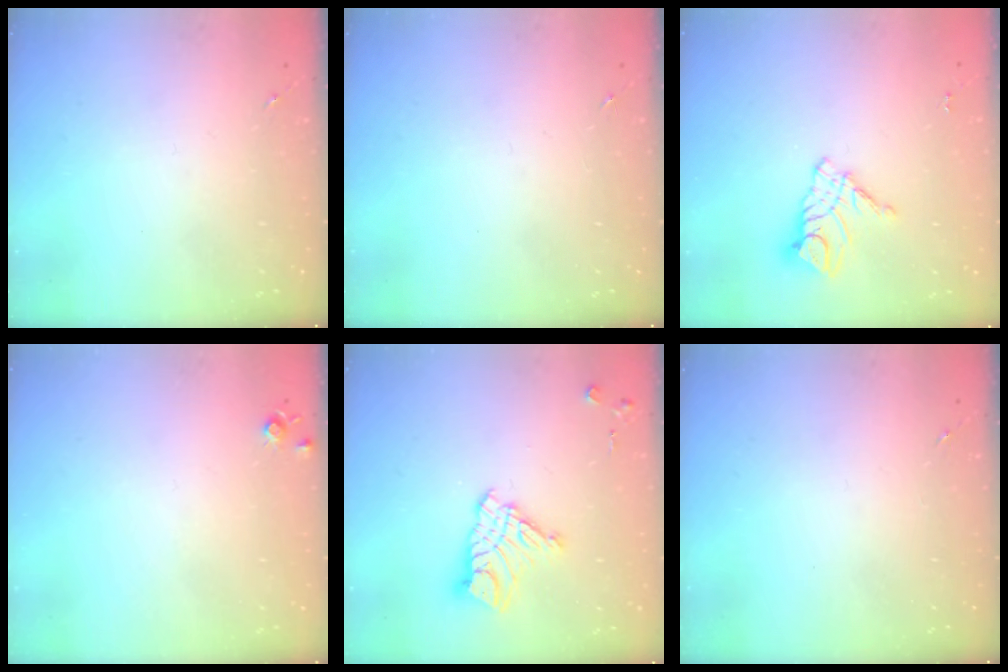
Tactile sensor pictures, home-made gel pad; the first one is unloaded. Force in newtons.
{"total": 0.0}
{"total": 10.8, "press": 10.7, "slide": 0.7}
{"total": 5.1, "press": 5.1, "slide": 0.7}
{"total": 11.6, "press": 11.6, "slide": 1.0}
{"total": 0.0}